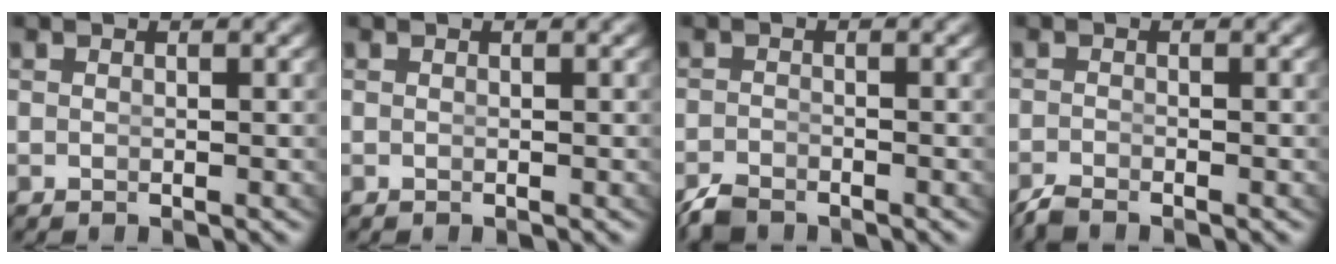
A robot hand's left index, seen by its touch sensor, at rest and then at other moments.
{"total": 0.0}
{"total": 2.0, "force": [-2.0, 0.3, 0.2], "torque": [-0.007, -0.017, -0.031]}
{"total": 1.7, "force": [-1.7, 0.0, 0.2], "torque": [-0.007, -0.013, -0.026]}